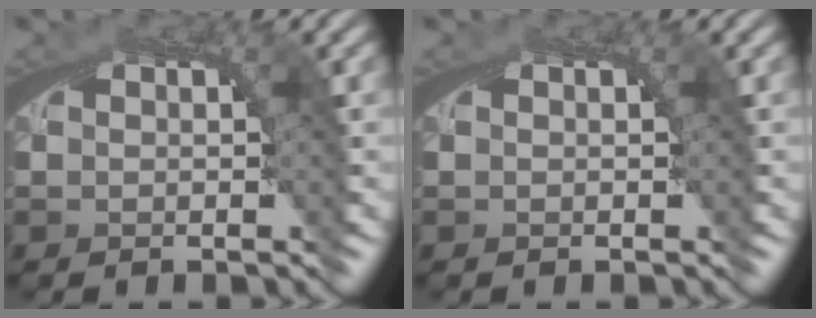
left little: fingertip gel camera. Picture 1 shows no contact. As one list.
[{"total": 0.0}]